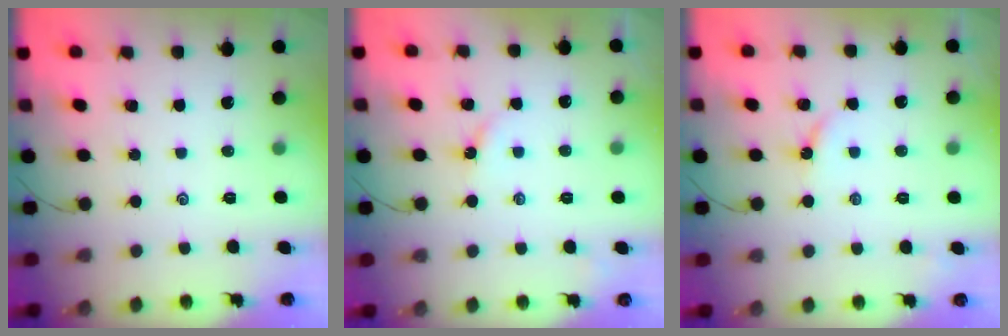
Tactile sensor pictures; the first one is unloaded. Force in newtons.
{"total": 2.1, "press": 2.1, "slide": 0.3}
{"total": 2.6, "press": 2.6, "slide": 0.4}